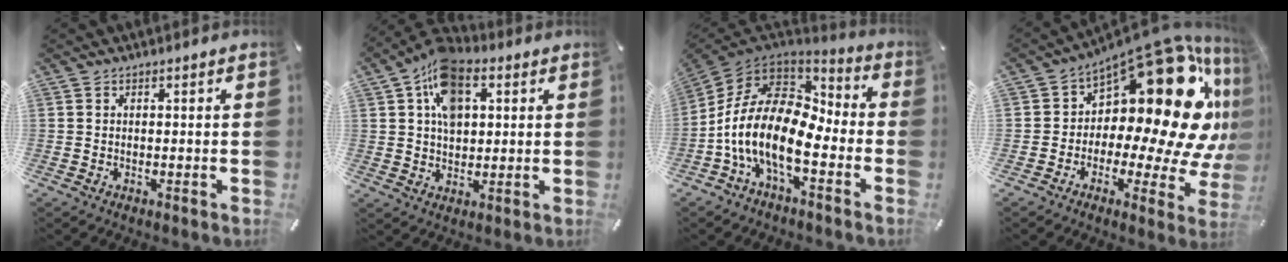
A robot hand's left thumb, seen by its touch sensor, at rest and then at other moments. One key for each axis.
{"total": 11.7, "fx": 3.9, "fy": 8.0, "fz": 7.6, "tx": -0.130, "ty": -0.004, "tz": 0.073}
{"total": 16.9, "fx": -6.0, "fy": 8.8, "fz": 13.2, "tx": -0.287, "ty": 0.005, "tz": -0.108}
{"total": 25.0, "fx": 7.6, "fy": 12.3, "fz": 20.4, "tx": -0.266, "ty": -0.099, "tz": 0.132}